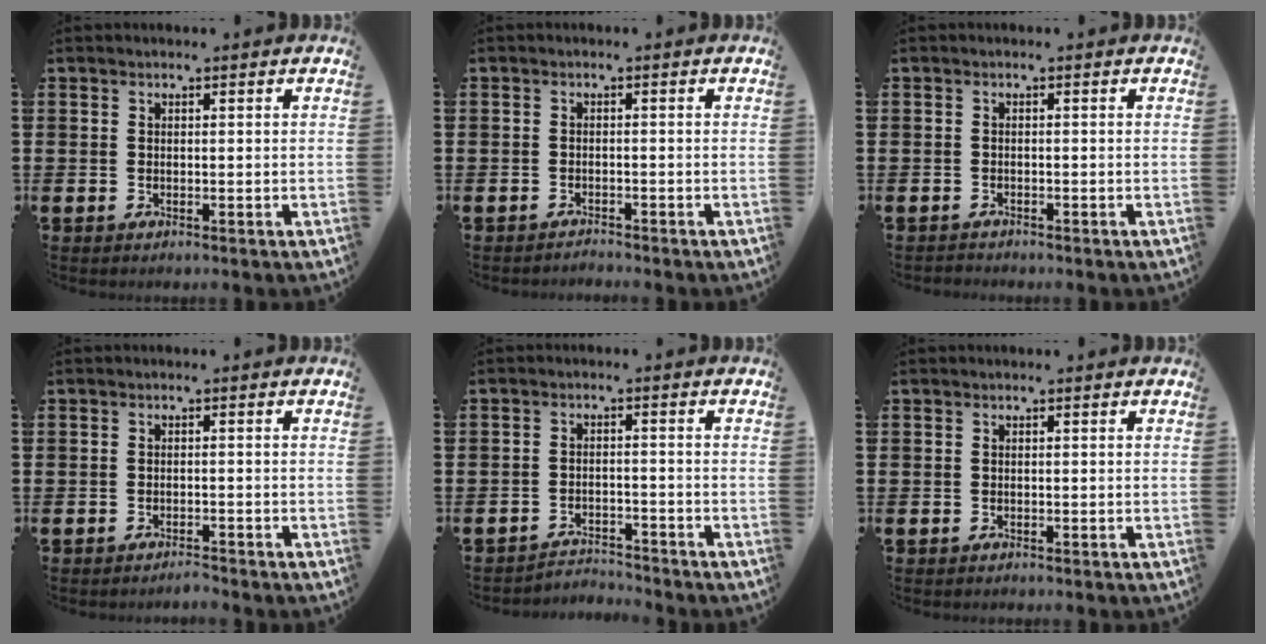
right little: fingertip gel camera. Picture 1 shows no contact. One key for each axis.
{"total": 1.1, "fx": -1.1, "fy": -0.1, "fz": -0.1, "tx": 0.000, "ty": 0.003, "tz": -0.023}
{"total": 0.6, "fx": -0.6, "fy": 0.1, "fz": -0.1, "tx": 0.000, "ty": 0.000, "tz": -0.013}
{"total": 1.2, "fx": -1.2, "fy": -0.1, "fz": 0.1, "tx": -0.004, "ty": 0.002, "tz": -0.024}
{"total": 2.7, "fx": -2.7, "fy": 0.2, "fz": -0.2, "tx": -0.005, "ty": 0.002, "tz": -0.060}
{"total": 0.0}